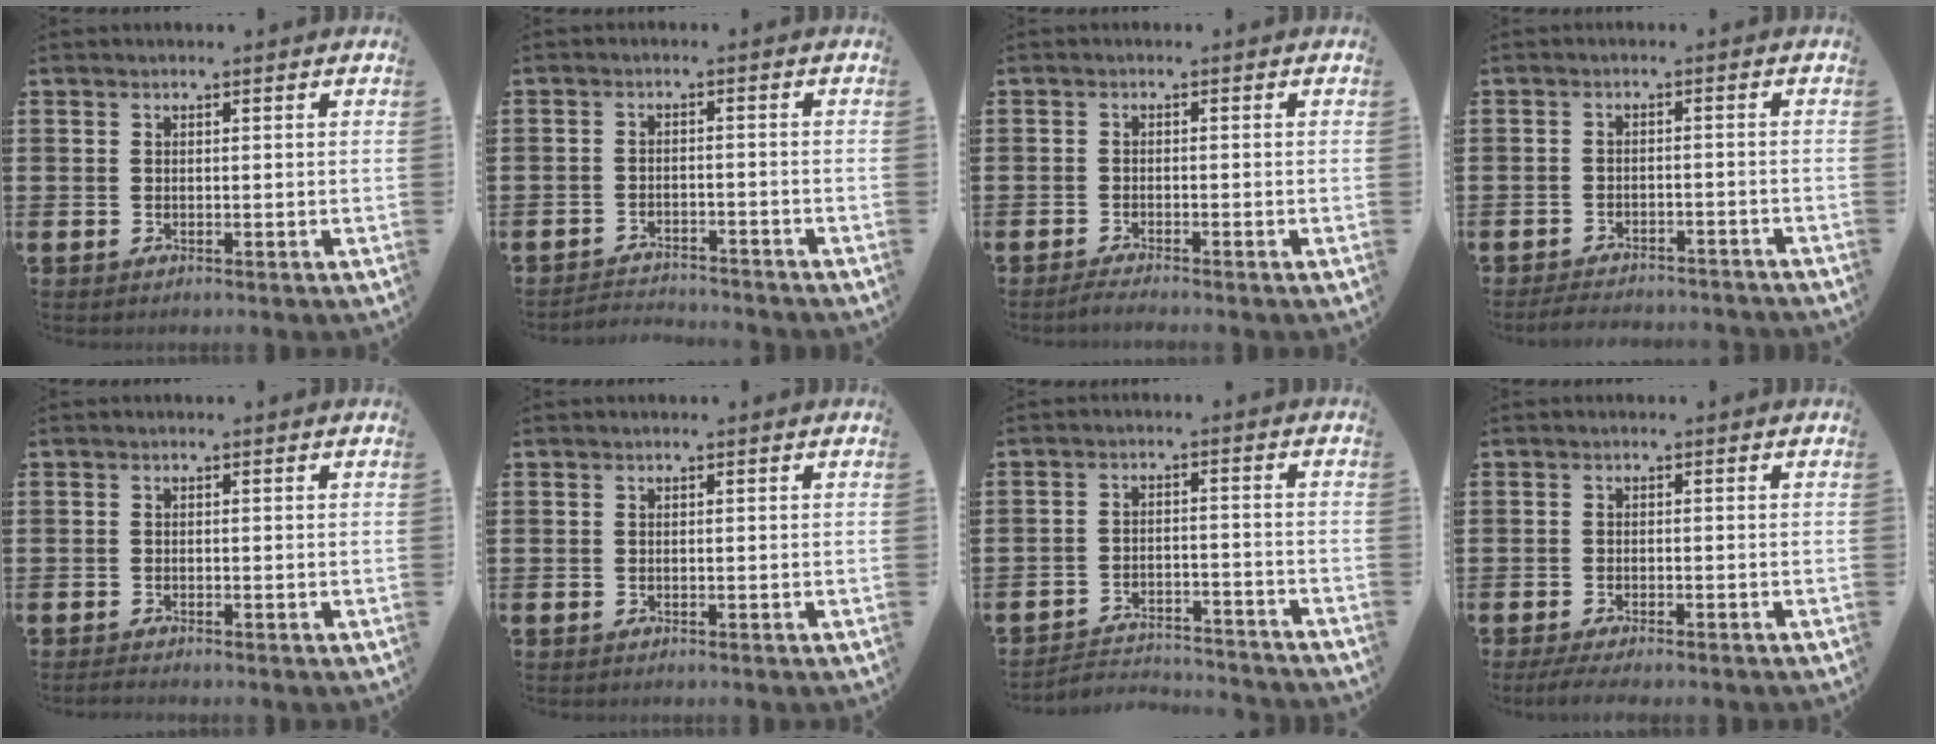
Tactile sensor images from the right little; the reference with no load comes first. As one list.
[{"total": 2.3, "force": [-2.3, 0.0, -0.2], "torque": [-0.004, 0.003, -0.051]}, {"total": 1.2, "force": [-1.1, -0.1, 0.6], "torque": [-0.010, -0.001, -0.020]}, {"total": 2.6, "force": [-2.6, 0.1, 0.3], "torque": [-0.007, 0.005, -0.054]}, {"total": 0.7, "force": [-0.6, 0.0, 0.3], "torque": [-0.006, -0.001, -0.012]}, {"total": 0.0}, {"total": 3.1, "force": [-3.1, 0.4, 0.2], "torque": [-0.010, 0.006, -0.068]}, {"total": 1.6, "force": [-1.3, 0.1, 1.0], "torque": [-0.016, 0.001, -0.024]}]